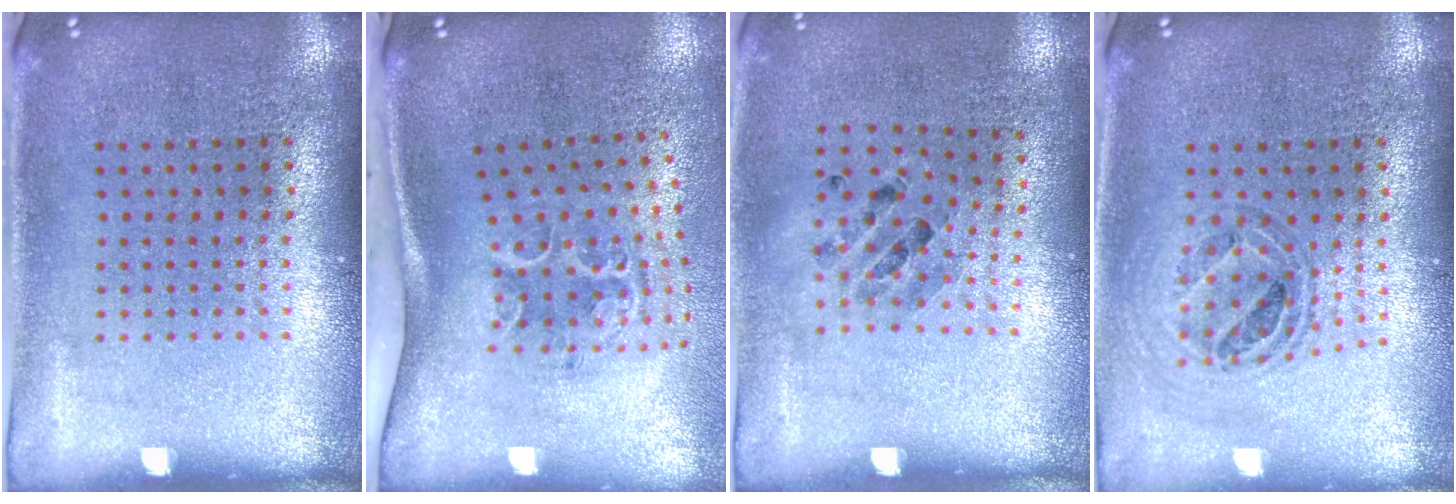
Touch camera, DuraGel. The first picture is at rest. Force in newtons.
{"total": 1.6, "press": 1.3, "slide": 1.0}
{"total": 0.8, "press": 0.8, "slide": 0.2}
{"total": 0.8, "press": 0.8, "slide": 0.1}